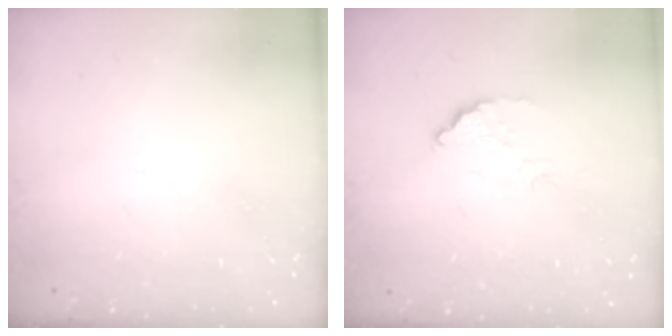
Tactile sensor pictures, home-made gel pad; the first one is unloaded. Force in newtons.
{"total": 2.9, "press": 2.9, "slide": 0.1}